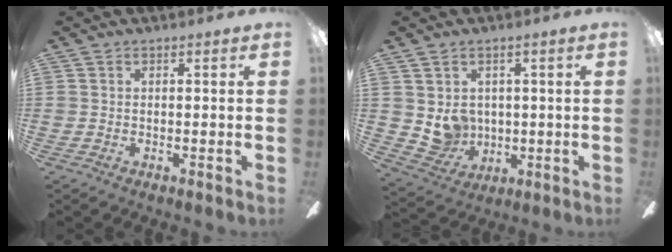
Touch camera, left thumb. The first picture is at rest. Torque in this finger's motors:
{"motor_torque": [0.33, 0.83, -0.10, 0.10, 0.03]}